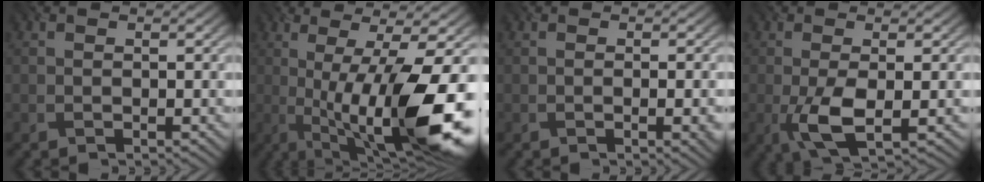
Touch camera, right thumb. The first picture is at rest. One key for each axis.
{"total": 16.3, "fx": -2.2, "fy": 3.7, "fz": 15.7, "tx": -0.243, "ty": 0.014, "tz": -0.022}
{"total": 2.2, "fx": -0.4, "fy": 0.4, "fz": 2.1, "tx": -0.030, "ty": 0.002, "tz": -0.006}
{"total": 5.4, "fx": -1.1, "fy": 1.8, "fz": 5.0, "tx": -0.107, "ty": -0.005, "tz": -0.021}